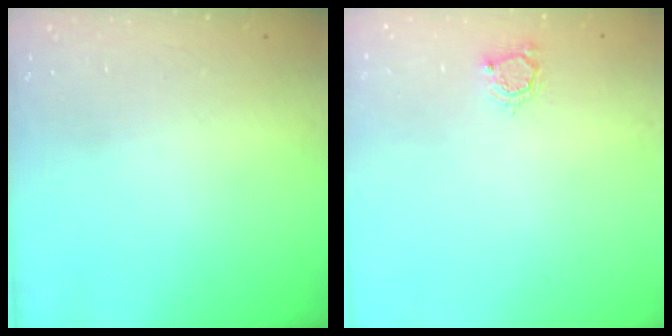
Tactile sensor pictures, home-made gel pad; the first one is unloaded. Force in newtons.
{"total": 3.6, "press": 3.6, "slide": 0.5}